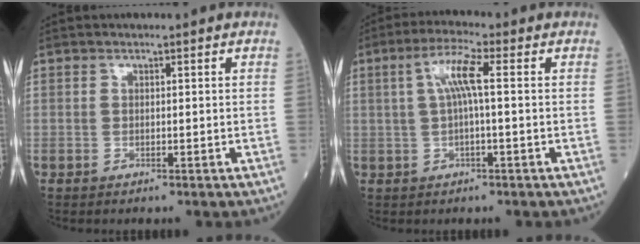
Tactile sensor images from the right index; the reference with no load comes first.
{"total": 5.9, "force": [1.1, 0.8, 5.7], "torque": [-0.118, 0.015, 0.023]}